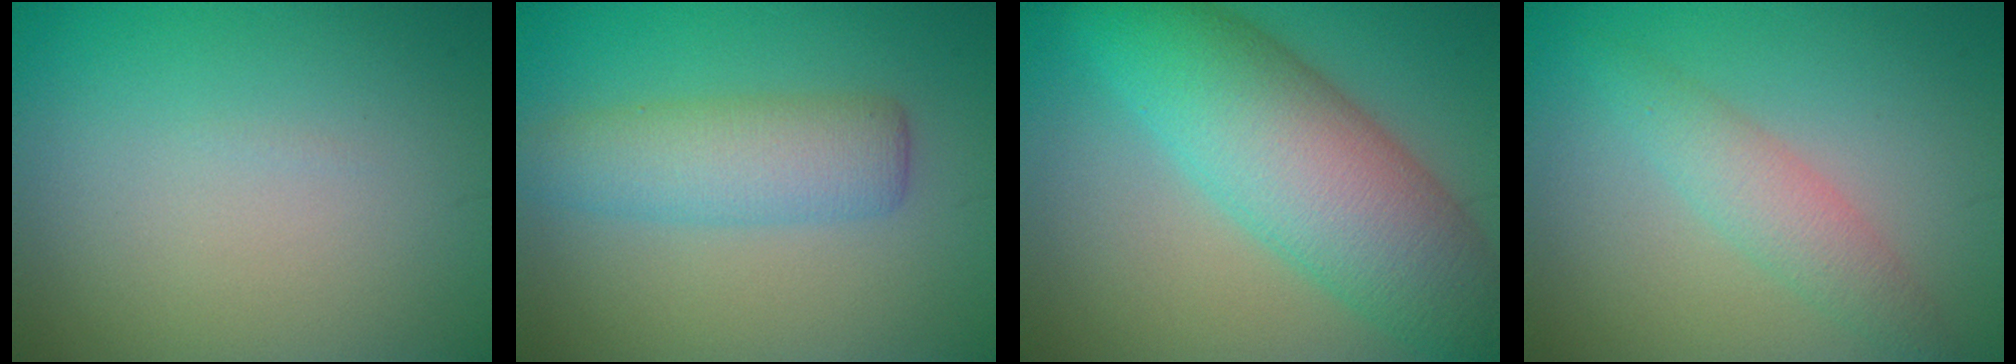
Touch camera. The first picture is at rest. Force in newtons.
{"total": 4.4, "press": 4.4, "slide": 0.2}
{"total": 10.6, "press": 10.6, "slide": 0.4}
{"total": 2.9, "press": 2.9, "slide": 0.1}